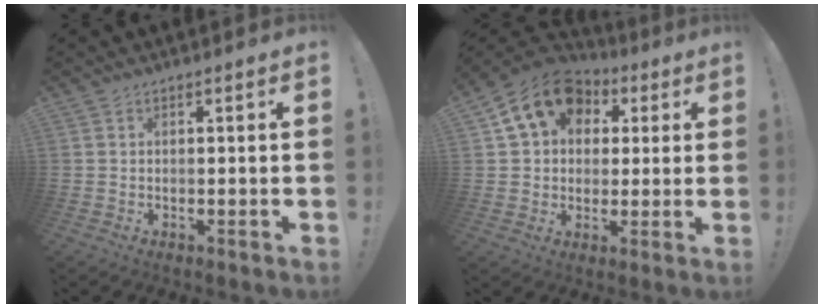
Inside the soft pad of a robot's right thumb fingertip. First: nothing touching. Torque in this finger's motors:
{"motor_torque": [0.75, 0.80, 0.37, -0.04, 0.09]}